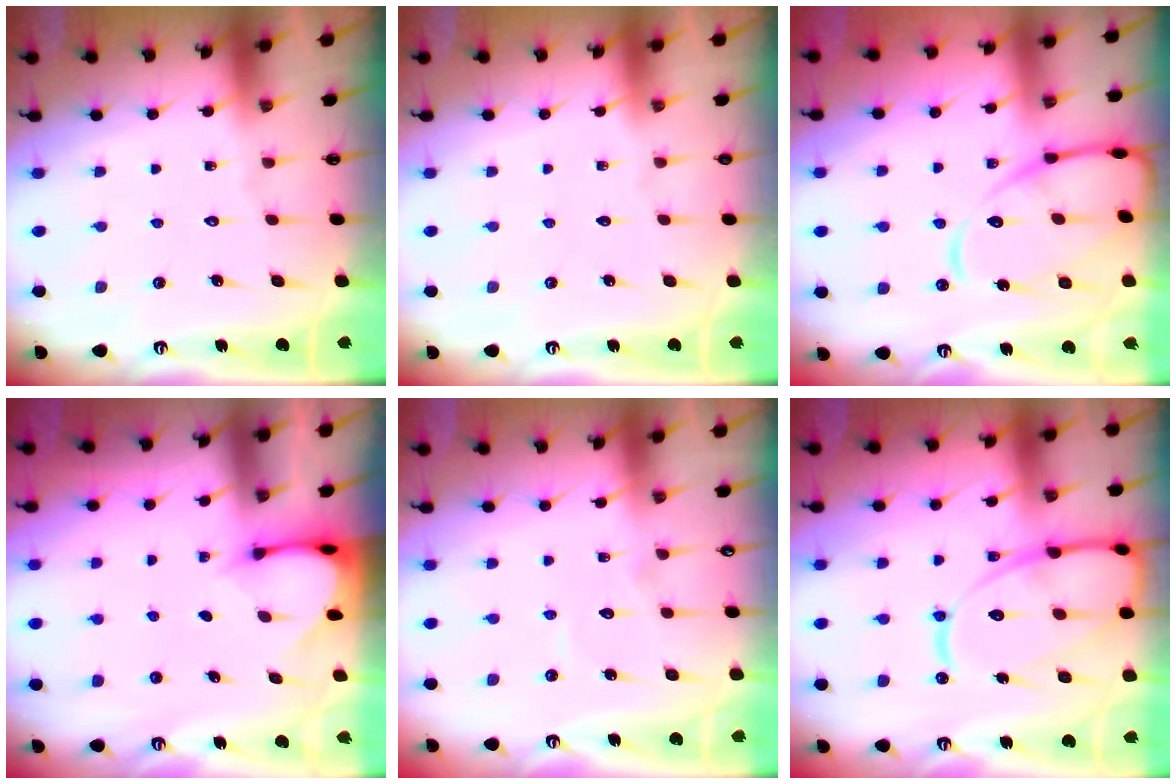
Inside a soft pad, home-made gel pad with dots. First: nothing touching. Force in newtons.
{"total": 0.0}
{"total": 13.5, "press": 13.5, "slide": 0.8}
{"total": 3.1, "press": 3.1, "slide": 0.2}
{"total": 4.1, "press": 4.1, "slide": 0.3}
{"total": 17.8, "press": 17.7, "slide": 1.7}